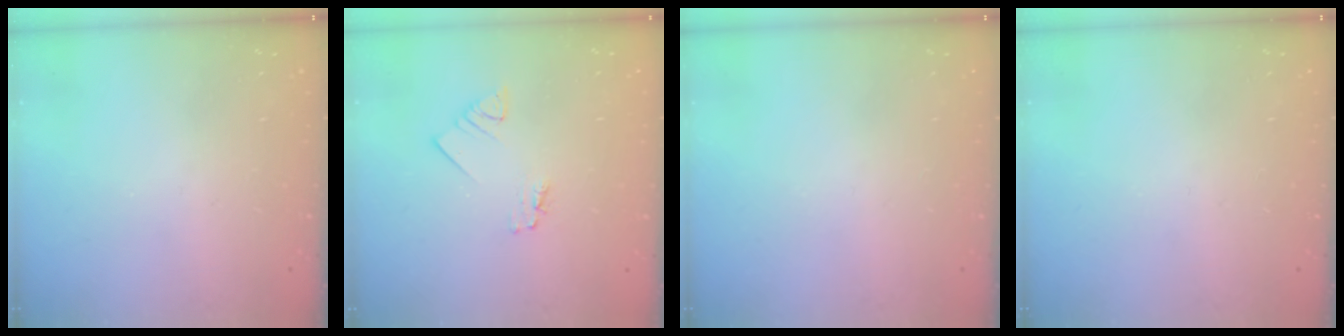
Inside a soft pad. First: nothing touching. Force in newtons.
{"total": 2.4, "press": 2.4, "slide": 0.1}
{"total": 0.0}
{"total": 0.0}